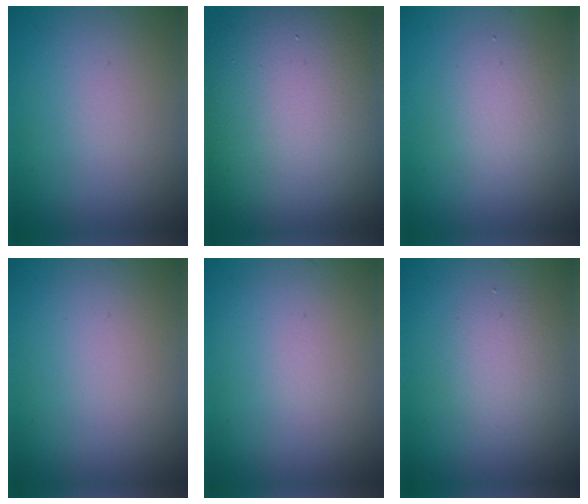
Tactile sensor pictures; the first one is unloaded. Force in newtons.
{"total": 17.8, "press": 17.7, "slide": 1.5}
{"total": 2.9, "press": 2.9, "slide": 0.2}
{"total": 0.0}
{"total": 0.0}
{"total": 2.4, "press": 2.4, "slide": 0.1}